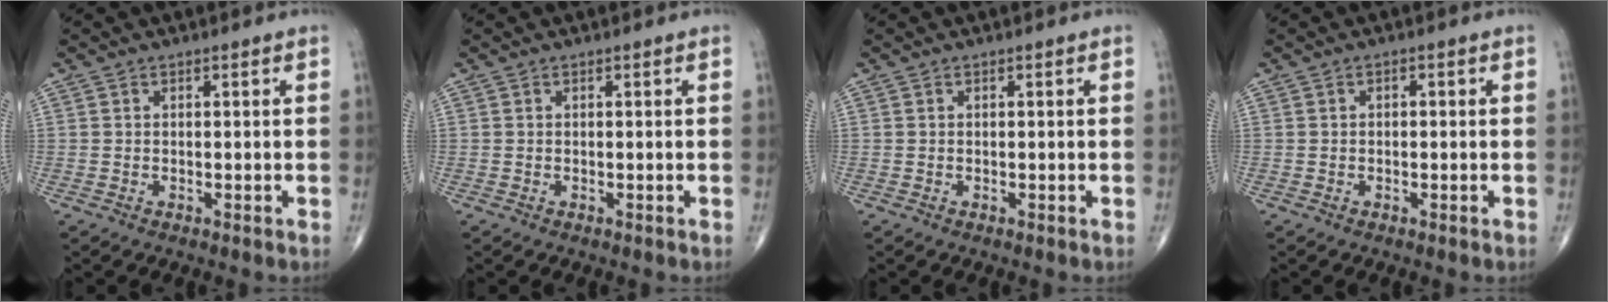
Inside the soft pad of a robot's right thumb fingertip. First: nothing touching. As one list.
[{"total": 0.0}, {"total": 0.0}, {"total": 0.8, "force": [0.0, 0.5, 0.6], "torque": [-0.003, 0.002, -0.002]}]